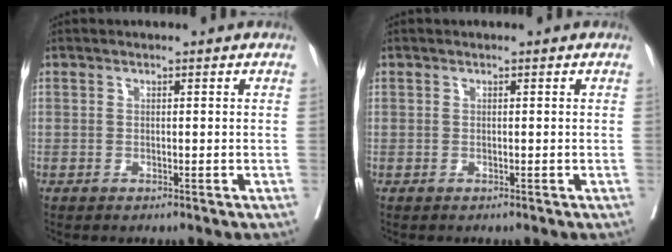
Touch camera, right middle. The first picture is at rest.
{"total": 0.0}